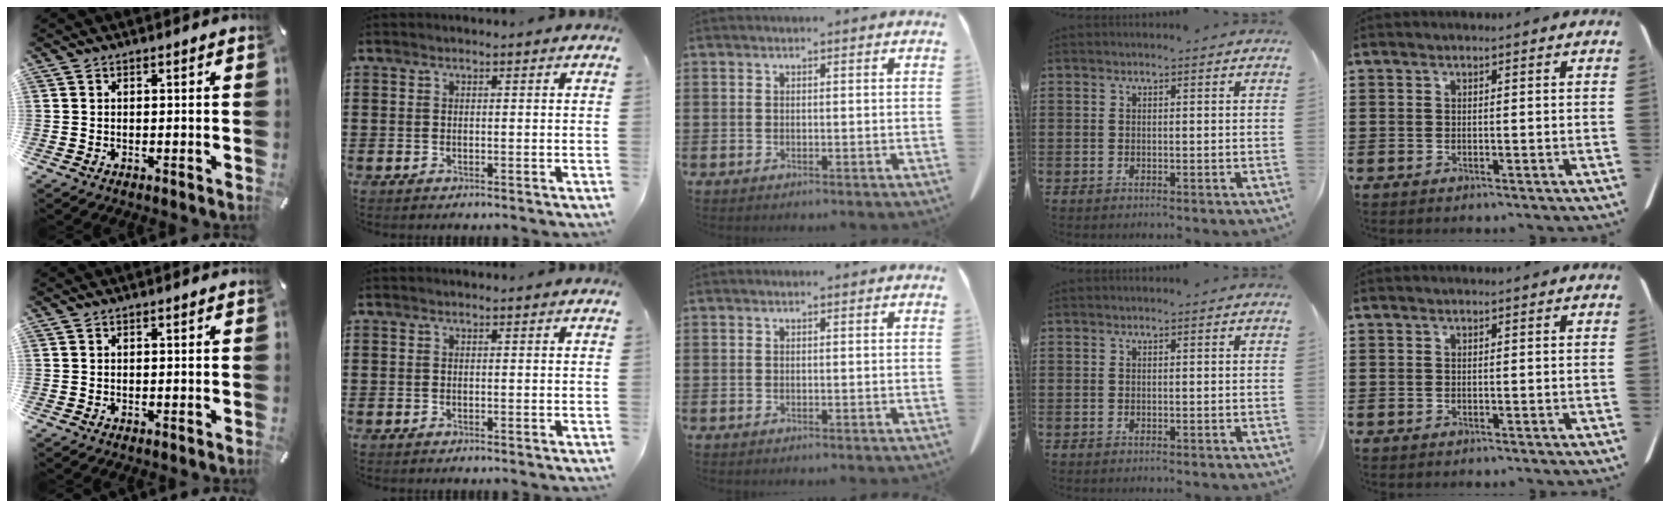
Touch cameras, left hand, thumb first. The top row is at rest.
{}